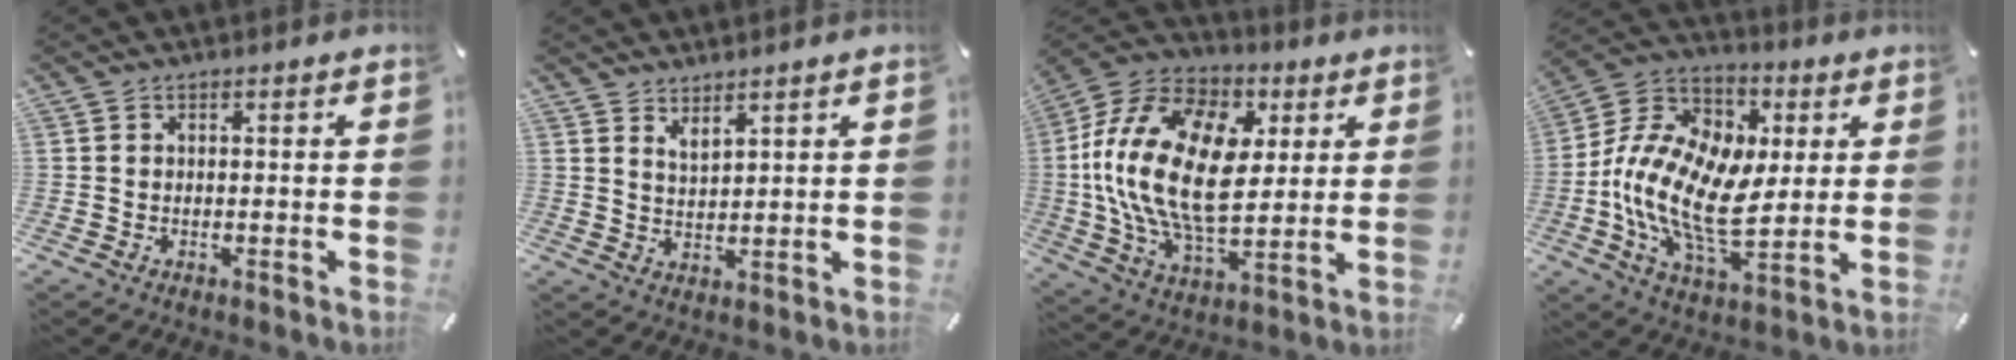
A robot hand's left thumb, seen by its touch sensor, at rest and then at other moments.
{"total": 3.0, "force": [3.0, 0.6, 0.4], "torque": [-0.012, -0.016, 0.057]}
{"total": 23.6, "force": [2.9, 15.4, 17.7], "torque": [-0.370, 0.000, 0.051]}
{"total": 17.8, "force": [-1.4, 11.6, 13.4], "torque": [-0.301, -0.004, -0.025]}